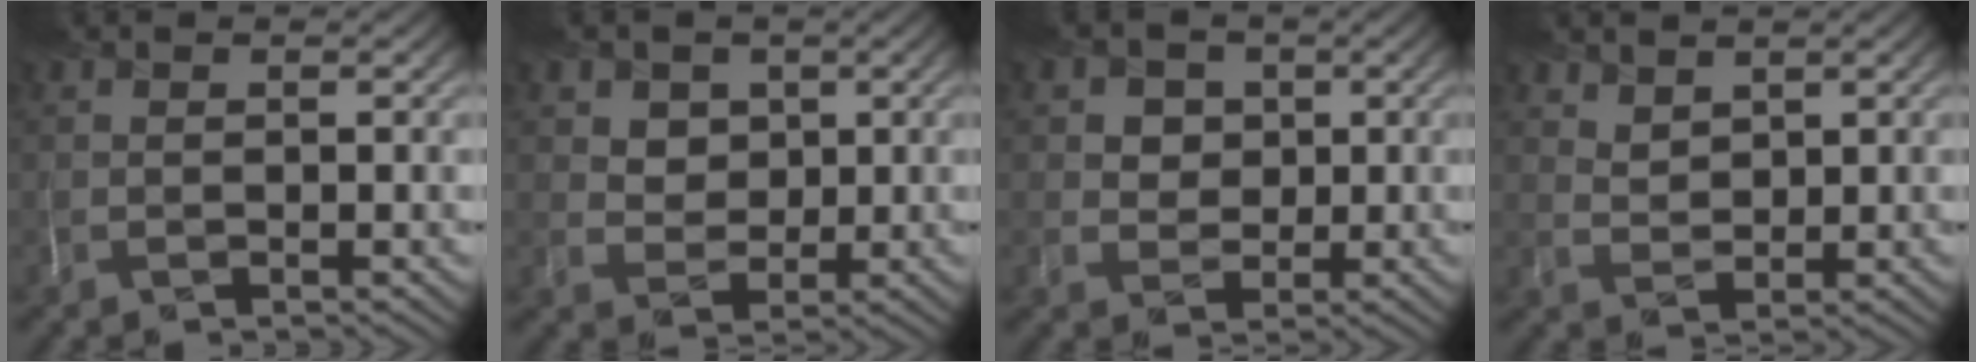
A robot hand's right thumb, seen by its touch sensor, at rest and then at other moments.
{"total": 3.9, "force": [2.1, 3.3, 0.8], "torque": [-0.035, -0.021, 0.048]}
{"total": 4.0, "force": [1.5, 3.7, 0.8], "torque": [-0.035, -0.014, 0.035]}
{"total": 3.2, "force": [2.6, 1.7, 0.7], "torque": [-0.017, -0.010, 0.068]}